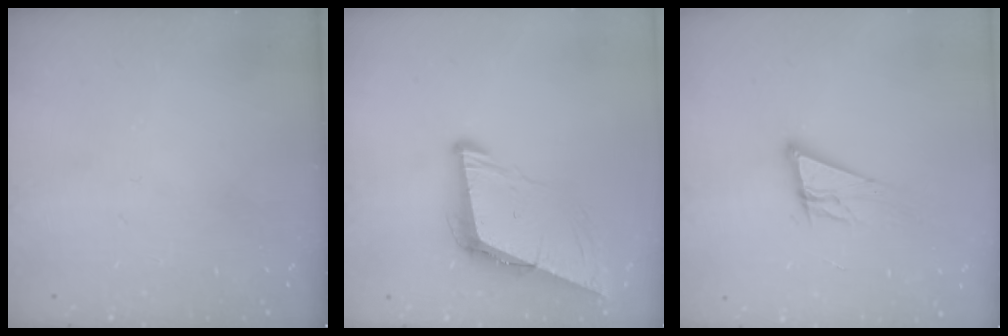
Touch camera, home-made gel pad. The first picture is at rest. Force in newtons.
{"total": 8.6, "press": 7.8, "slide": 3.6}
{"total": 12.2, "press": 11.7, "slide": 3.4}